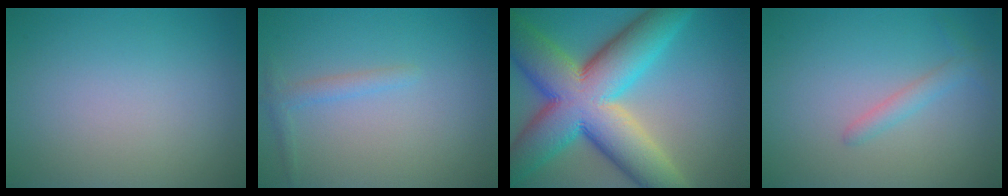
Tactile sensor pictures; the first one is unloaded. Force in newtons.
{"total": 1.3, "press": 1.3, "slide": 0.1}
{"total": 15.5, "press": 15.4, "slide": 0.5}
{"total": 1.5, "press": 1.5, "slide": 0.1}